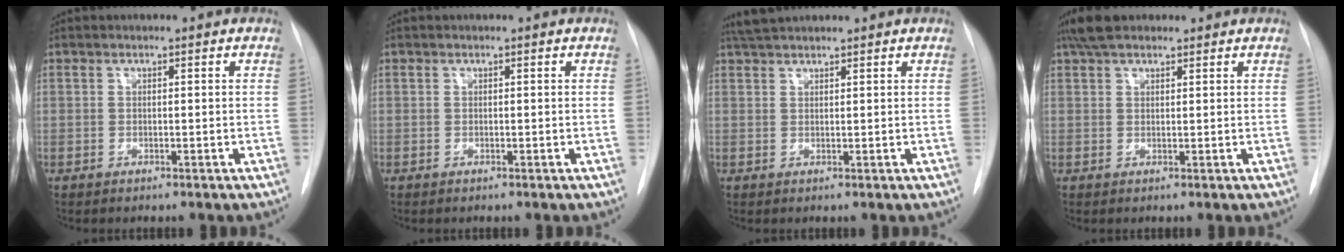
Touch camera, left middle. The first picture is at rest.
{"total": 0.0}
{"total": 3.6, "force": [3.3, 0.4, 1.3], "torque": [-0.025, 0.024, 0.063]}
{"total": 5.0, "force": [3.9, 2.0, 2.4], "torque": [-0.048, 0.024, 0.071]}